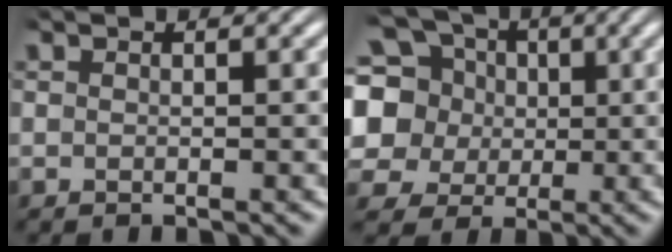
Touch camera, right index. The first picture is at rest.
{"total": 15.1, "force": [3.0, 13.0, 7.1], "torque": [-0.164, -0.028, 0.043]}